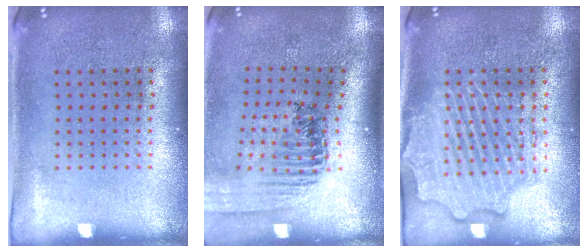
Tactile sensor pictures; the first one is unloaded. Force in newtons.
{"total": 1.5, "press": 1.5, "slide": 0.2}
{"total": 4.1, "press": 4.1, "slide": 0.6}